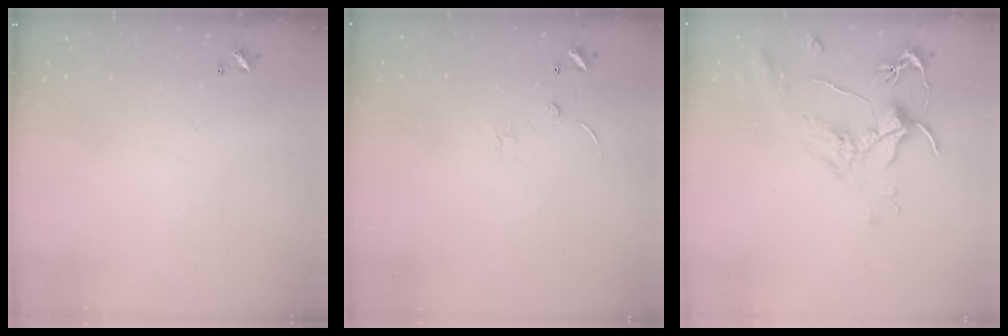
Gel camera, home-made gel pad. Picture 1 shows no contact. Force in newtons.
{"total": 1.3, "press": 1.2, "slide": 0.5}
{"total": 1.6, "press": 1.5, "slide": 0.7}